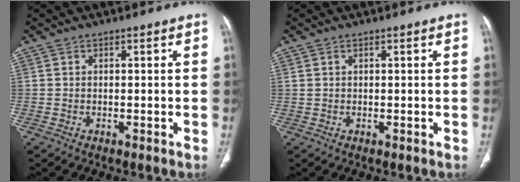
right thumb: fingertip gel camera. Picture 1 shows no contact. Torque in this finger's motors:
{"motor_torque": [-0.24, -0.62, -0.54, 0.24, -0.02]}